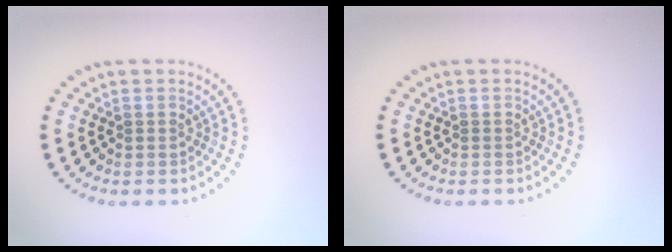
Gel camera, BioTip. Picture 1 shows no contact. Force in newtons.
{"total": 0.0}